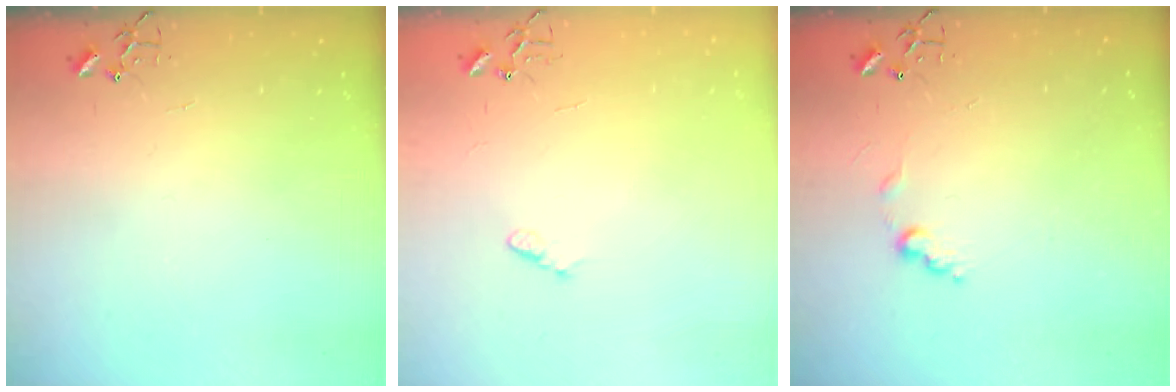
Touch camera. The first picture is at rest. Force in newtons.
{"total": 5.9, "press": 5.8, "slide": 0.7}
{"total": 7.0, "press": 7.0, "slide": 0.8}